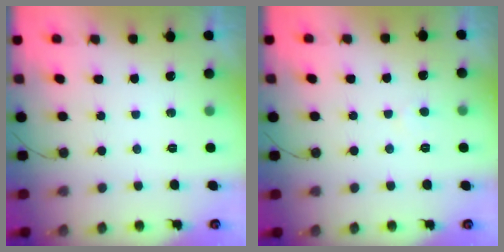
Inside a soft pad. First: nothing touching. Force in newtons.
{"total": 2.8, "press": 2.7, "slide": 0.4}